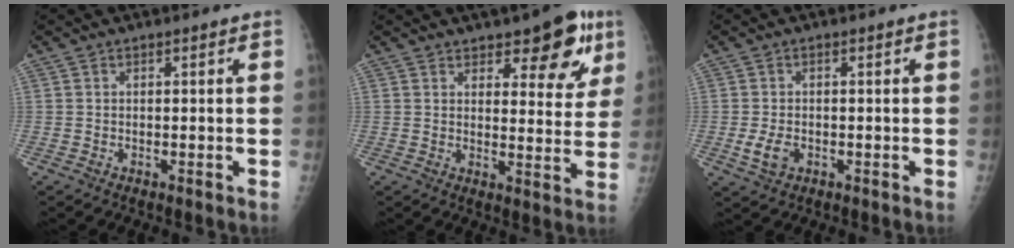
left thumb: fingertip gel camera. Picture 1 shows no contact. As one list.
[{"total": 10.3, "force": [6.0, 4.4, 7.1], "torque": [-0.051, -0.029, 0.079]}, {"total": 3.7, "force": [-1.0, 2.5, 2.5], "torque": [-0.048, -0.001, -0.015]}]